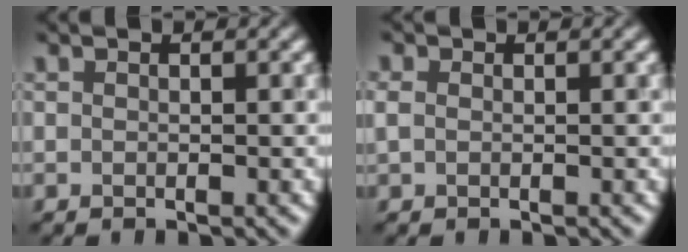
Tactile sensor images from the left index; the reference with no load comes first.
{"total": 0.8, "force": [0.0, 0.7, 0.4], "torque": [-0.009, 0.001, -0.002]}